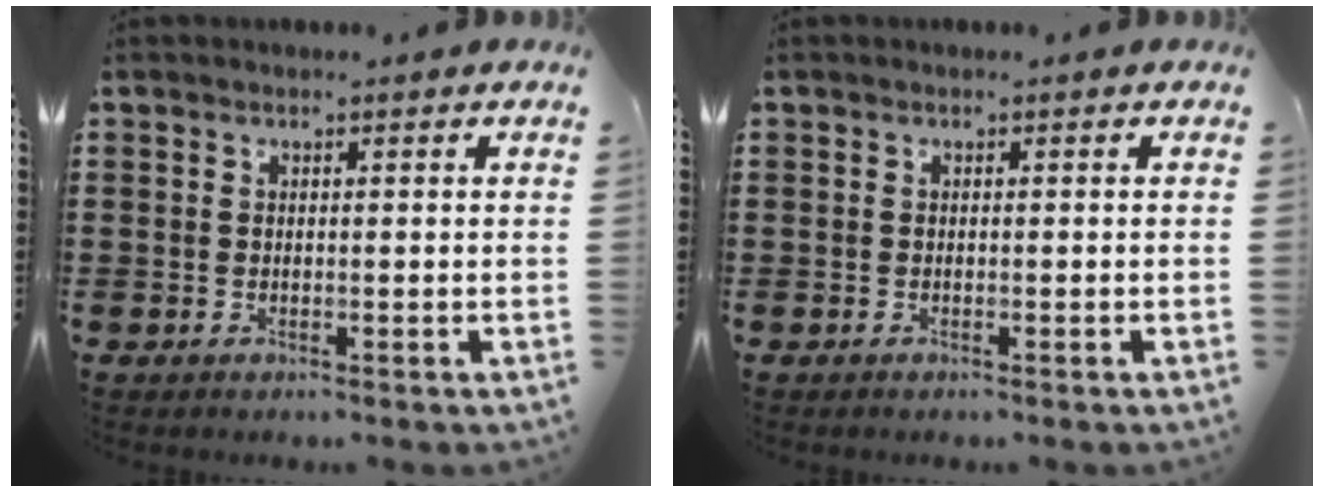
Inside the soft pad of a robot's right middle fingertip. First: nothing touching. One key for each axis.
{"total": 0.0}